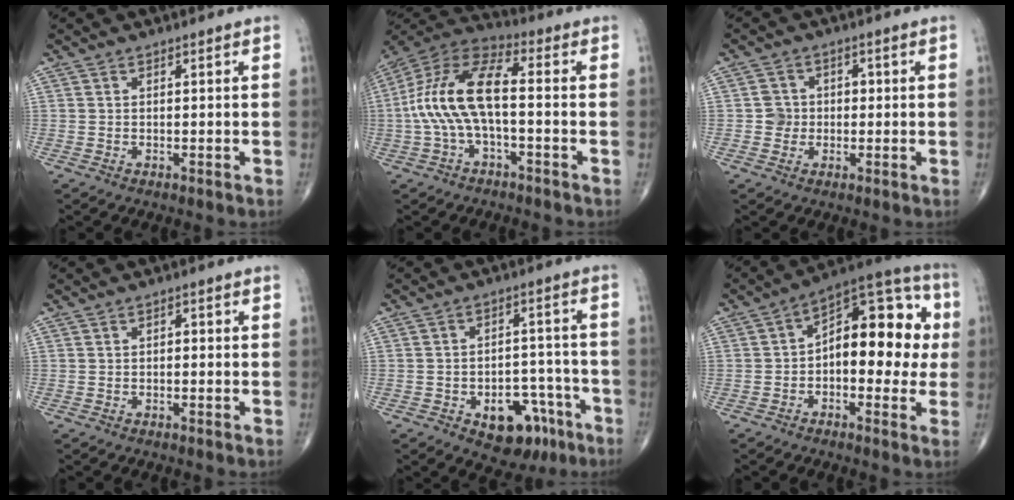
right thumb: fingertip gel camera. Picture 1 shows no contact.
{"total": 14.4, "force": [-1.3, 6.1, 13.0], "torque": [-0.272, 0.046, -0.033]}
{"total": 3.6, "force": [-0.4, 3.5, 0.8], "torque": [0.014, 0.011, -0.009]}
{"total": 1.0, "force": [0.0, 0.6, 0.8], "torque": [-0.004, 0.003, -0.006]}
{"total": 9.6, "force": [-5.0, 5.9, 5.7], "torque": [-0.044, 0.041, -0.061]}
{"total": 16.6, "force": [0.3, 9.1, 13.9], "torque": [-0.151, 0.042, -0.008]}